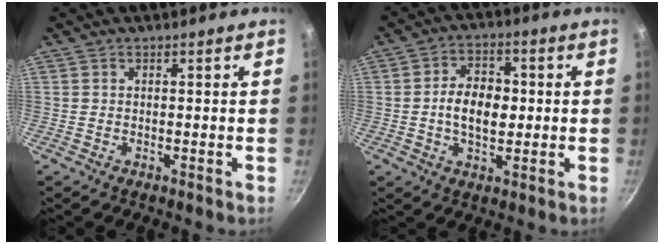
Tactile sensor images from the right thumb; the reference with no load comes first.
{"total": 9.0, "force": [-0.1, 5.7, 6.9], "torque": [-0.097, 0.010, -0.006]}